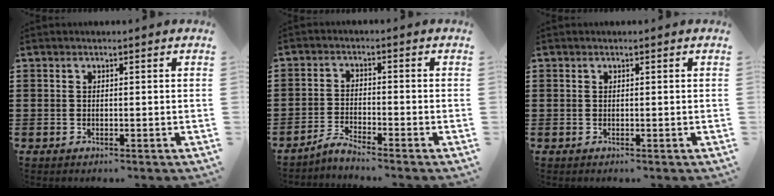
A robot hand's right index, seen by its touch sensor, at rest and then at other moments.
{"total": 2.7, "force": [-2.6, 0.0, 0.5], "torque": [-0.020, 0.003, -0.055]}
{"total": 0.0}